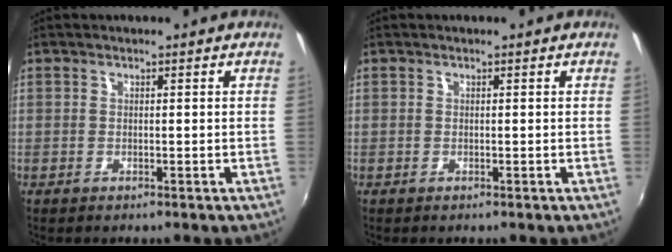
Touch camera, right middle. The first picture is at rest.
{"total": 0.0}